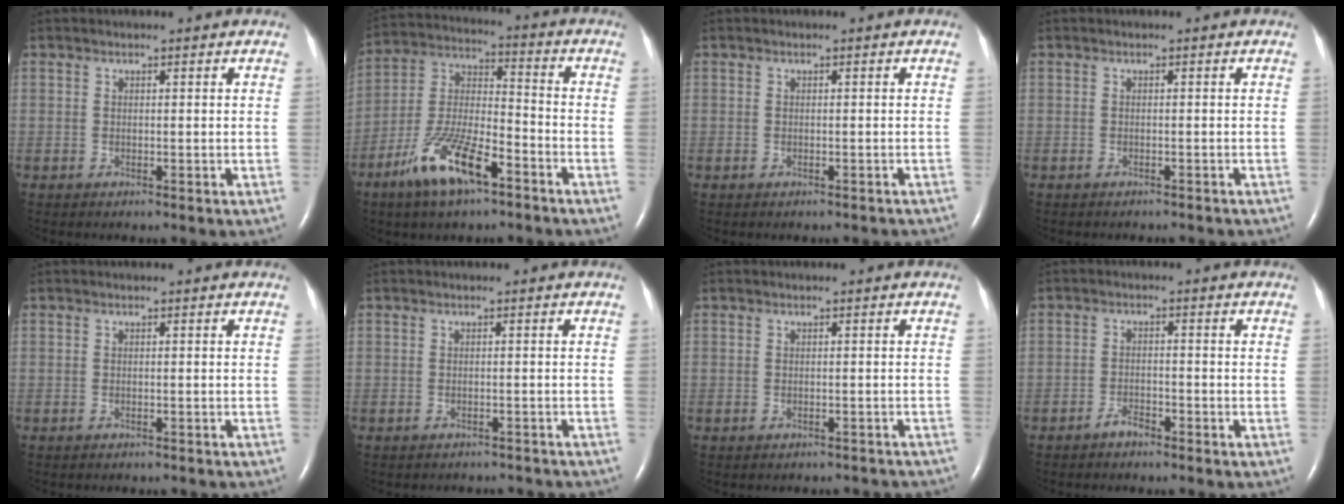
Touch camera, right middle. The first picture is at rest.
{"total": 13.2, "force": [-7.7, 3.8, 10.1], "torque": [-0.210, -0.002, -0.141]}
{"total": 2.1, "force": [-1.9, 0.6, 0.8], "torque": [-0.014, -0.005, -0.019]}
{"total": 3.1, "force": [-2.9, 0.8, 0.9], "torque": [-0.019, -0.004, -0.032]}
{"total": 2.0, "force": [-1.8, 0.6, 0.6], "torque": [-0.017, -0.004, -0.018]}
{"total": 5.1, "force": [-4.7, 1.8, 0.6], "torque": [-0.009, 0.001, -0.047]}
{"total": 5.1, "force": [-4.6, 1.8, 1.1], "torque": [-0.013, 0.005, -0.044]}
{"total": 2.2, "force": [-1.8, 0.8, 0.9], "torque": [-0.018, 0.001, -0.032]}